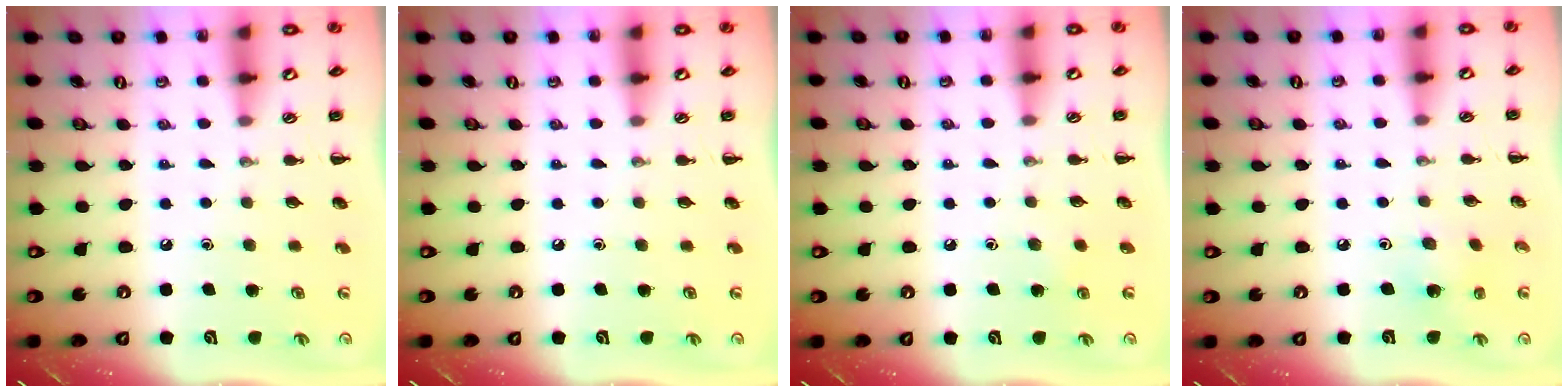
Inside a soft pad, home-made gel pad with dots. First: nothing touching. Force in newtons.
{"total": 0.0}
{"total": 3.5, "press": 3.3, "slide": 1.2}
{"total": 2.0, "press": 1.9, "slide": 0.6}